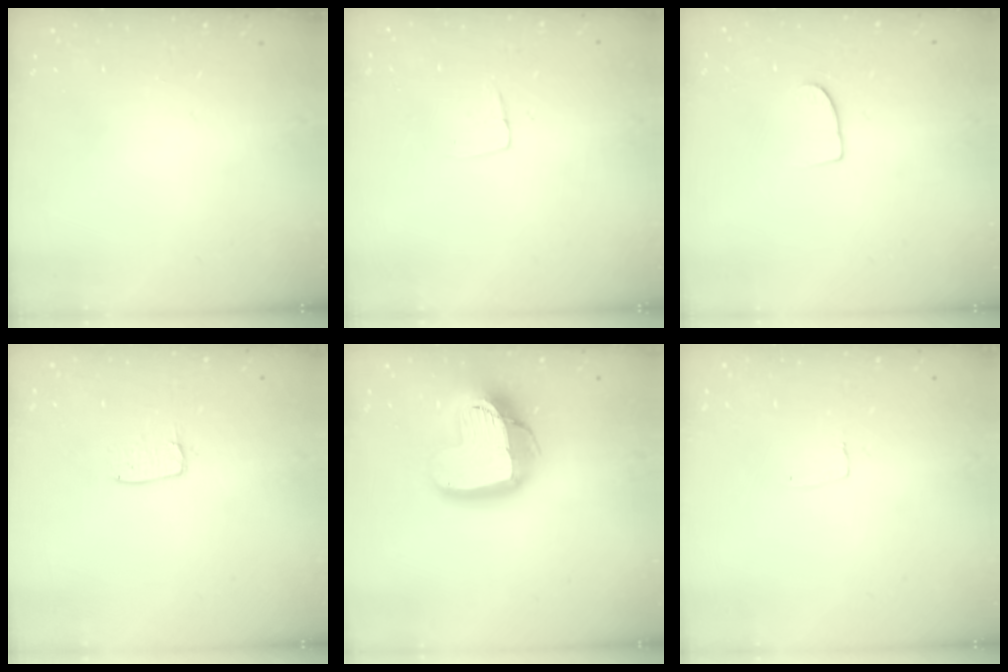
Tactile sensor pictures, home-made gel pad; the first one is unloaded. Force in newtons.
{"total": 3.4, "press": 3.4, "slide": 0.2}
{"total": 6.8, "press": 6.8, "slide": 0.6}
{"total": 3.8, "press": 3.8, "slide": 0.3}
{"total": 18.8, "press": 18.7, "slide": 1.8}
{"total": 3.0, "press": 3.0, "slide": 0.2}